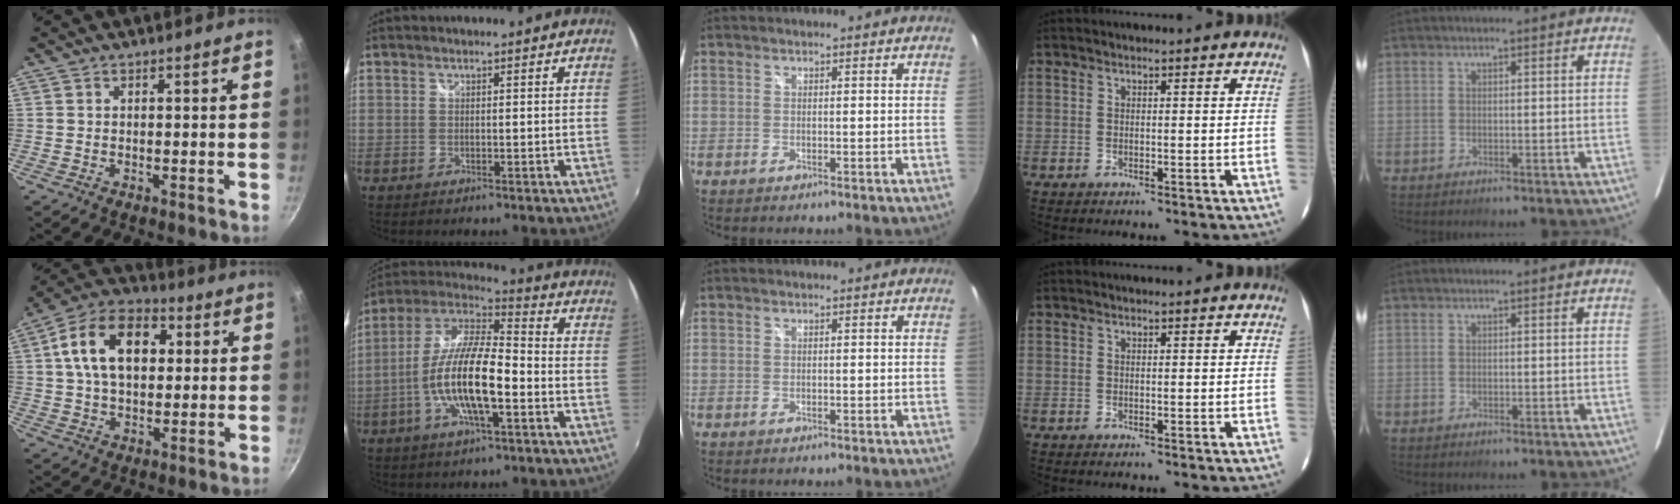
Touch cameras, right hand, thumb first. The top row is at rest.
{"thumb": {"total": 16.5, "force": [3.7, 10.7, 11.9], "torque": [-0.178, 0.019, 0.046]}, "index": {"total": 15.7, "force": [-4.7, 4.5, 14.3], "torque": [-0.281, -0.004, -0.092]}}